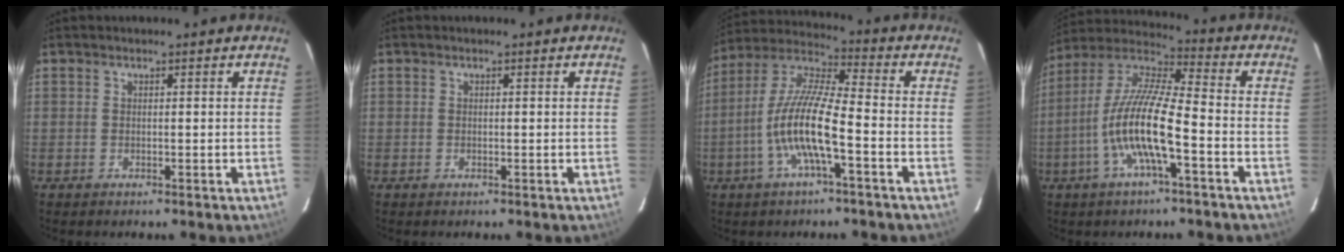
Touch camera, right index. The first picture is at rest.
{"total": 0.0}
{"total": 12.2, "force": [-4.2, 1.9, 11.3], "torque": [-0.233, 0.001, -0.085]}
{"total": 13.4, "force": [-4.6, 2.1, 12.4], "torque": [-0.247, -0.001, -0.095]}